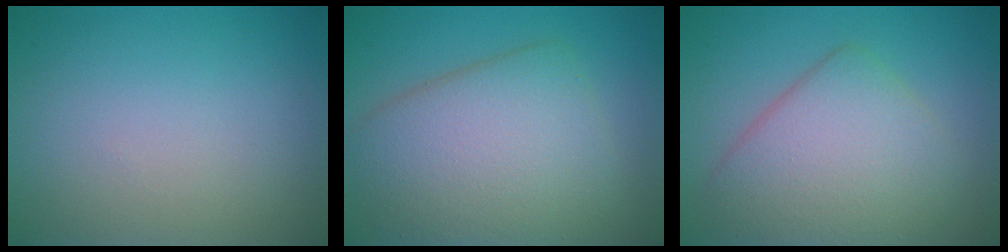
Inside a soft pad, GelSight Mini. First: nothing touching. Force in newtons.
{"total": 8.6, "press": 8.6, "slide": 0.3}
{"total": 6.6, "press": 6.6, "slide": 0.3}